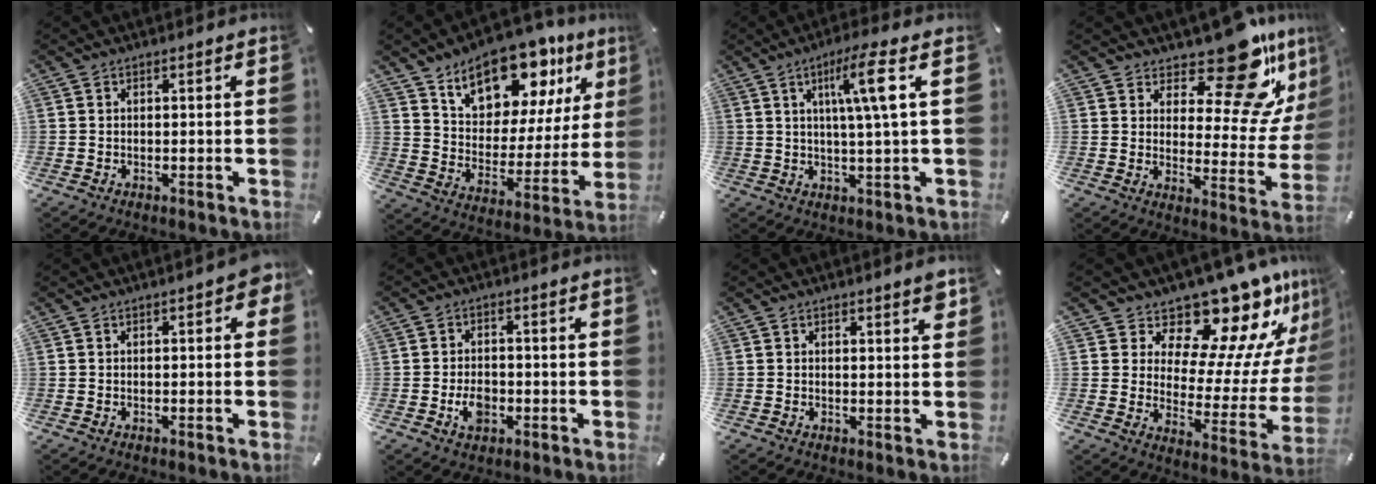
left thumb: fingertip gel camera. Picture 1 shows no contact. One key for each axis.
{"total": 17.7, "fx": 12.9, "fy": 9.5, "fz": 7.6, "tx": -0.116, "ty": -0.094, "tz": 0.227}
{"total": 10.3, "fx": 3.2, "fy": 0.5, "fz": 9.8, "tx": -0.176, "ty": -0.001, "tz": 0.044}
{"total": 16.9, "fx": 13.2, "fy": 5.8, "fz": 8.7, "tx": -0.111, "ty": -0.123, "tz": 0.218}
{"total": 3.1, "fx": 0.4, "fy": 1.0, "fz": 2.9, "tx": -0.038, "ty": 0.000, "tz": 0.004}
{"total": 5.1, "fx": -1.5, "fy": 3.5, "fz": 3.4, "tx": -0.071, "ty": 0.005, "tz": -0.027}
{"total": 1.9, "fx": 1.4, "fy": 0.4, "fz": 1.1, "tx": -0.015, "ty": -0.004, "tz": 0.024}
{"total": 16.0, "fx": 14.1, "fy": 5.6, "fz": 5.0, "tx": -0.070, "ty": -0.142, "tz": 0.232}